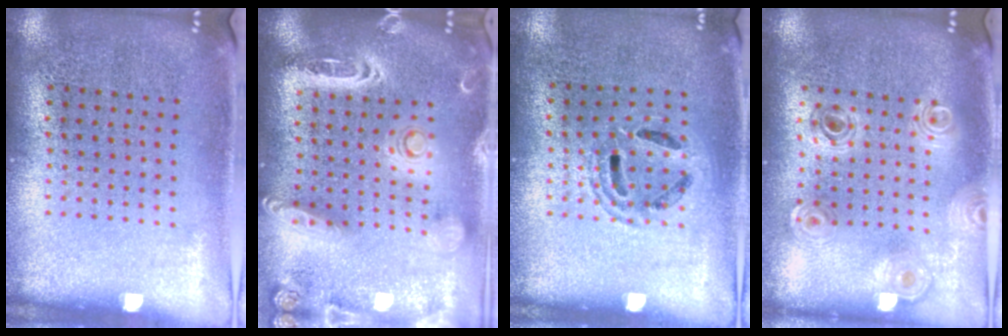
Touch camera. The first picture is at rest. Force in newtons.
{"total": 2.6, "press": 2.3, "slide": 1.2}
{"total": 1.1, "press": 1.1, "slide": 0.3}
{"total": 0.8, "press": 0.8, "slide": 0.2}